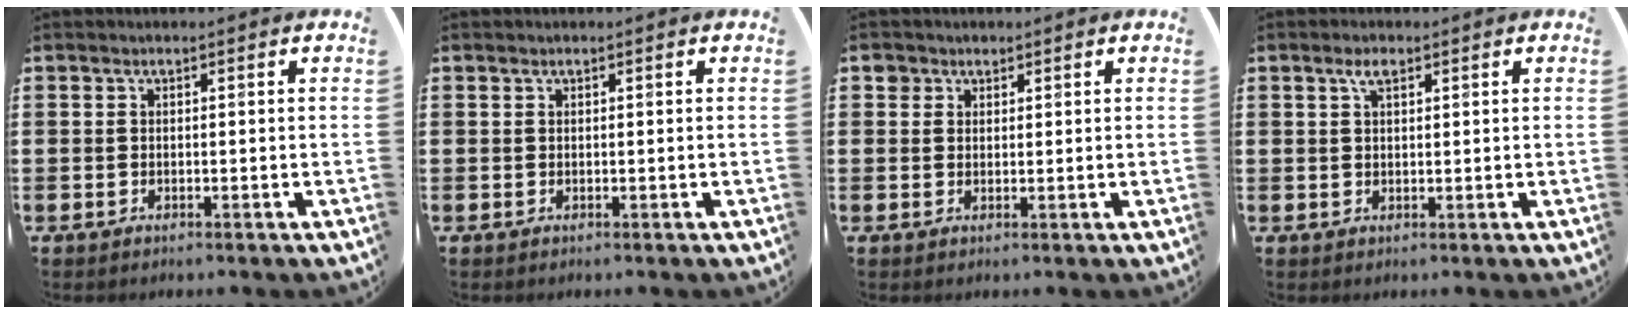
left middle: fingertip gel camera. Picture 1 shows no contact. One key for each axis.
{"total": 0.0}
{"total": 1.7, "fx": 1.3, "fy": 1.1, "fz": 0.1, "tx": 0.011, "ty": -0.004, "tz": 0.023}
{"total": 2.1, "fx": 1.3, "fy": 0.7, "fz": 1.4, "tx": -0.023, "ty": 0.002, "tz": 0.020}